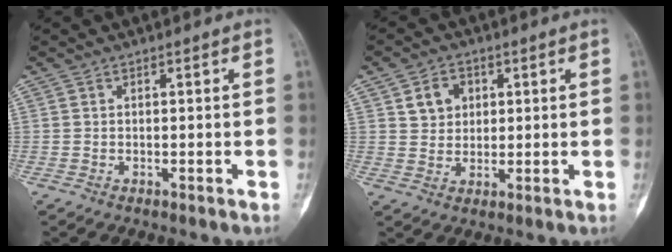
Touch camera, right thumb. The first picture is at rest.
{"total": 5.3, "force": [1.9, 4.4, 2.4], "torque": [-0.016, -0.006, 0.032]}